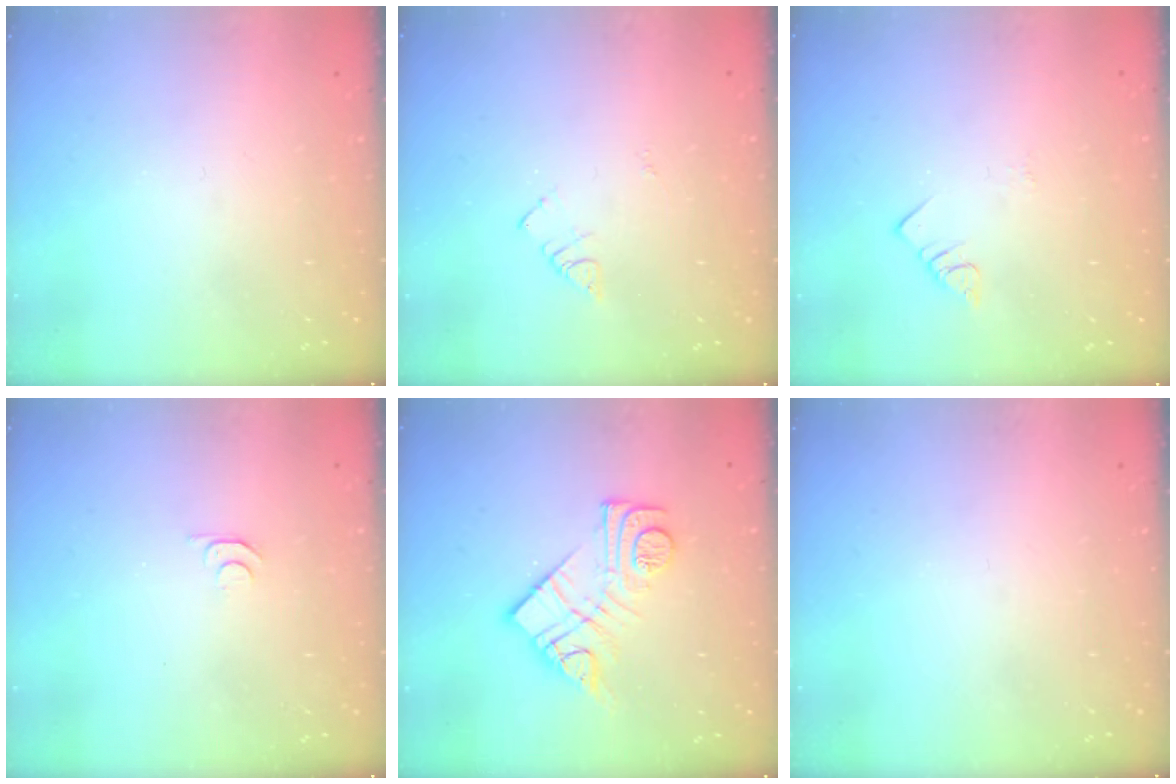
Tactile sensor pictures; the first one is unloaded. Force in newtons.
{"total": 4.2, "press": 4.2, "slide": 0.5}
{"total": 1.8, "press": 1.8, "slide": 0.3}
{"total": 3.5, "press": 3.4, "slide": 0.5}
{"total": 13.4, "press": 13.3, "slide": 0.8}
{"total": 0.0}